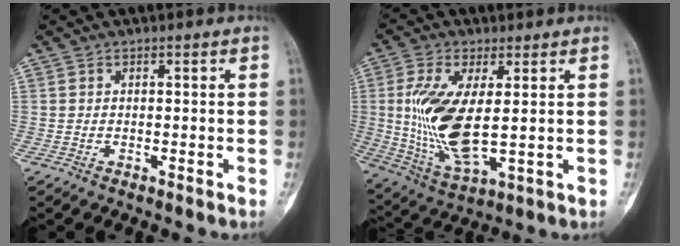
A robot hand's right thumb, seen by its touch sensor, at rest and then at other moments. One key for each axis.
{"total": 14.6, "fx": 1.2, "fy": 6.2, "fz": 13.2, "tx": -0.275, "ty": -0.018, "tz": 0.038}